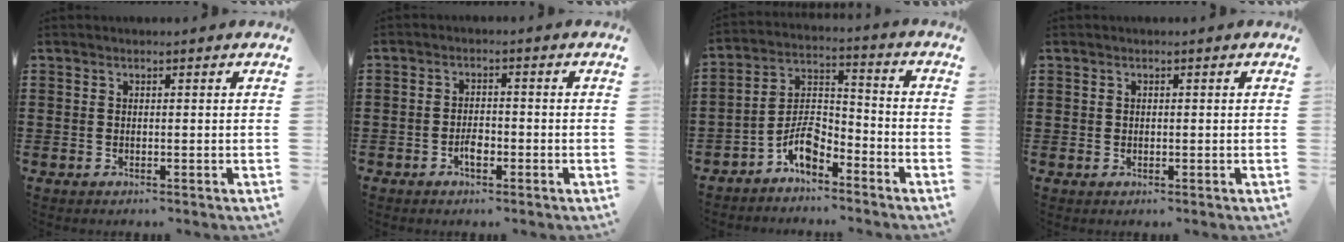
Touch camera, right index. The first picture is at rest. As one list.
[{"total": 2.6, "force": [-1.4, 1.3, 1.7], "torque": [-0.035, -0.001, -0.027]}, {"total": 6.7, "force": [-5.0, 2.5, 3.7], "torque": [-0.078, 0.006, -0.096]}, {"total": 0.5, "force": [0.1, 0.5, 0.1], "torque": [-0.002, 0.004, 0.003]}]